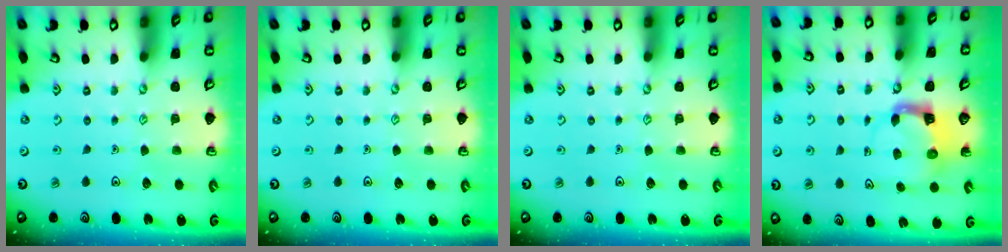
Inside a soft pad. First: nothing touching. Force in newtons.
{"total": 0.0}
{"total": 0.0}
{"total": 3.7, "press": 3.6, "slide": 0.5}